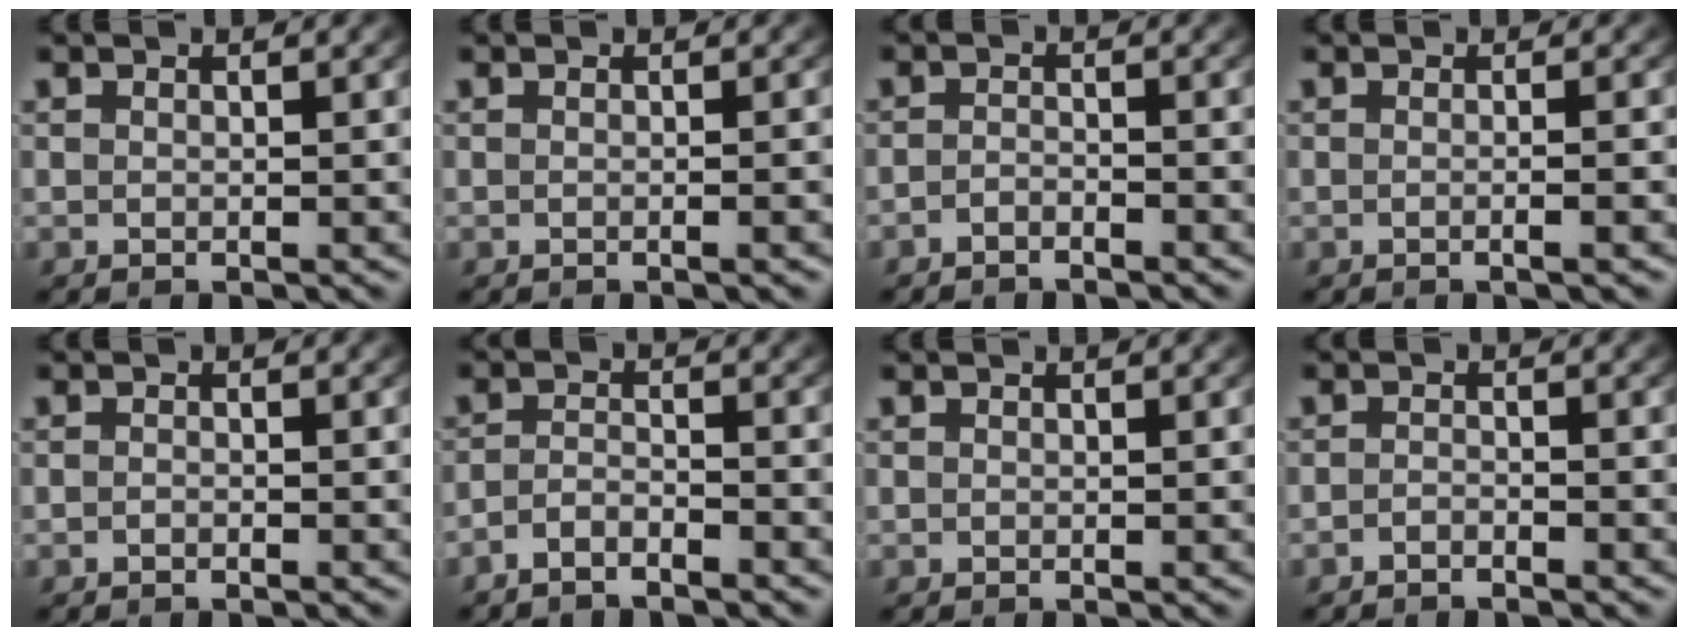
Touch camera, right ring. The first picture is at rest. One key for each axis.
{"total": 0.5, "fx": -0.3, "fy": -0.3, "fz": 0.4, "tx": -0.008, "ty": 0.003, "tz": -0.008}
{"total": 1.9, "fx": -1.9, "fy": 0.3, "fz": 0.1, "tx": -0.006, "ty": -0.009, "tz": -0.032}
{"total": 1.1, "fx": -0.5, "fy": -0.5, "fz": 0.9, "tx": -0.019, "ty": -0.001, "tz": -0.010}
{"total": 0.6, "fx": -0.5, "fy": -0.1, "fz": 0.1, "tx": -0.006, "ty": -0.005, "tz": -0.007}
{"total": 2.9, "fx": -2.7, "fy": 0.8, "fz": 0.8, "tx": -0.013, "ty": -0.008, "tz": -0.047}
{"total": 0.0}
{"total": 1.5, "fx": -1.4, "fy": 0.2, "fz": 0.1, "tx": -0.007, "ty": -0.008, "tz": -0.025}